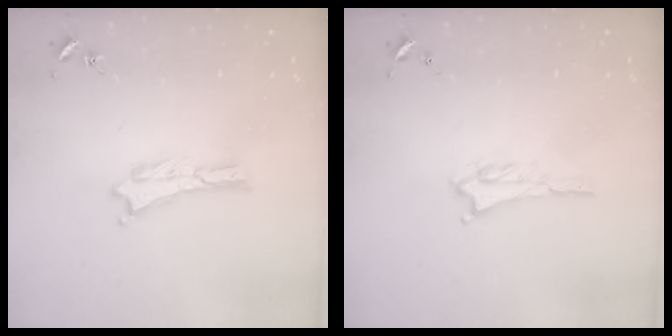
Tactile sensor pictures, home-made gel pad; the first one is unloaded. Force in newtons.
{"total": 1.2, "press": 1.2, "slide": 0.2}